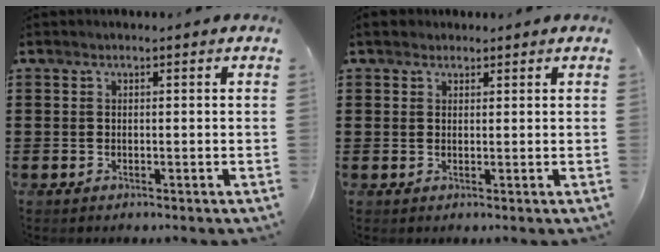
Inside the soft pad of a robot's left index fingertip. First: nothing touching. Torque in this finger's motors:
{"motor_torque": [0.78, -0.90, 0.17, 0.01]}